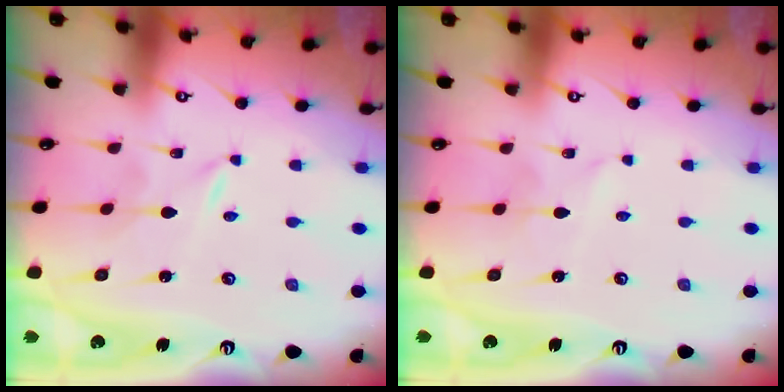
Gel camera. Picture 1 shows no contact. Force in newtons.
{"total": 2.8, "press": 2.8, "slide": 0.3}